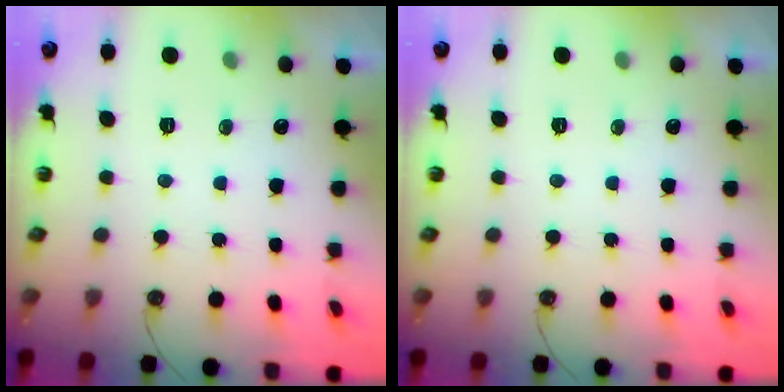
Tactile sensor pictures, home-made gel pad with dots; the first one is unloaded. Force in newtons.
{"total": 0.0}